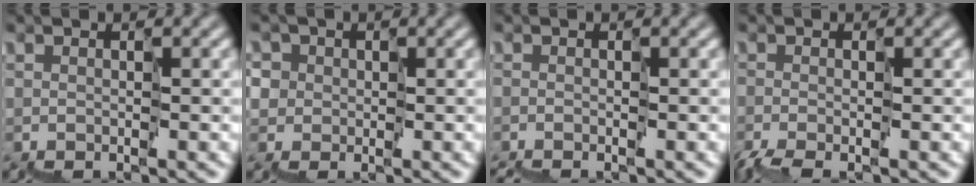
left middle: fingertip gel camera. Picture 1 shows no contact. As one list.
[{"total": 2.1, "force": [0.6, 2.0, -0.2], "torque": [0.009, 0.009, 0.005]}, {"total": 1.4, "force": [-1.3, 0.1, 0.5], "torque": [-0.004, -0.004, -0.030]}, {"total": 2.1, "force": [-1.6, 0.2, 1.3], "torque": [-0.022, -0.008, -0.035]}]